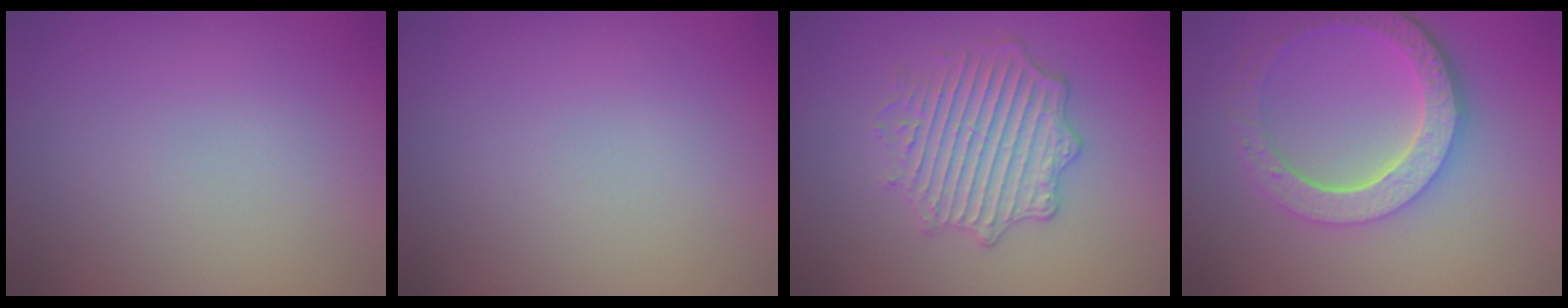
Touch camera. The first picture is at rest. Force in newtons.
{"total": 0.0}
{"total": 4.5, "press": 4.0, "slide": 2.0}
{"total": 6.0, "press": 4.5, "slide": 3.9}